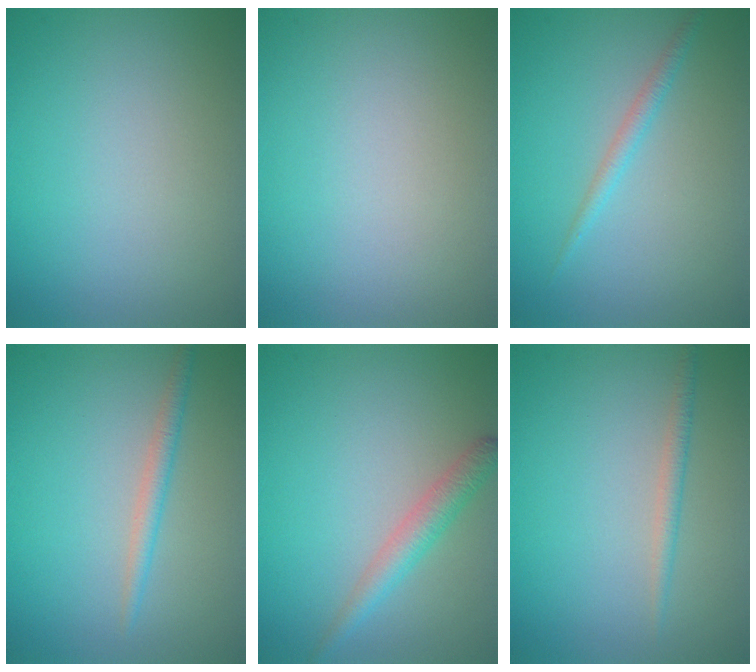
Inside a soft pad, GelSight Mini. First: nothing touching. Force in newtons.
{"total": 0.0}
{"total": 1.3, "press": 1.3, "slide": 0.1}
{"total": 1.7, "press": 1.7, "slide": 0.0}
{"total": 2.5, "press": 2.5, "slide": 0.1}
{"total": 1.2, "press": 1.2, "slide": 0.1}